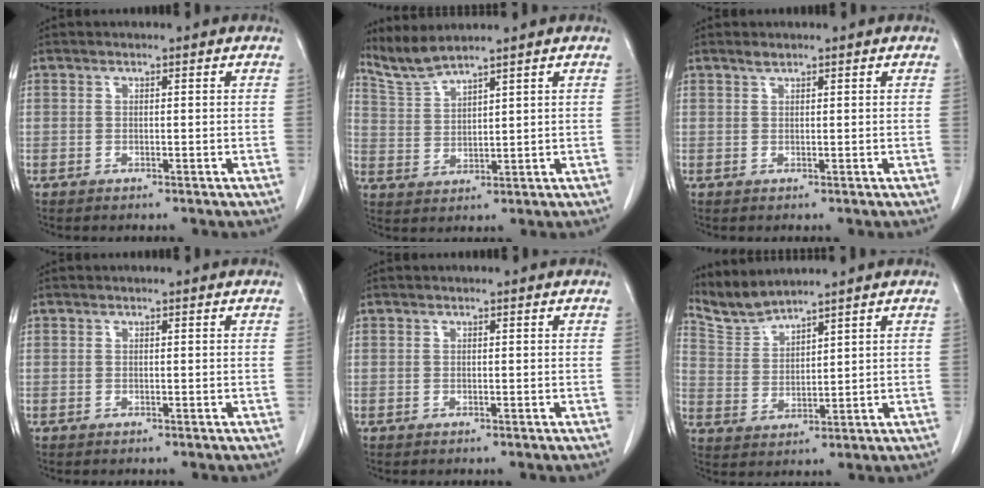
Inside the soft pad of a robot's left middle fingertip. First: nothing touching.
{"total": 4.7, "force": [4.5, -1.0, 0.9], "torque": [-0.033, -0.007, 0.105]}
{"total": 0.7, "force": [0.7, 0.0, 0.2], "torque": [-0.009, -0.001, 0.015]}
{"total": 0.0}
{"total": 0.0}
{"total": 5.0, "force": [5.0, -0.7, -0.1], "torque": [-0.013, -0.001, 0.115]}